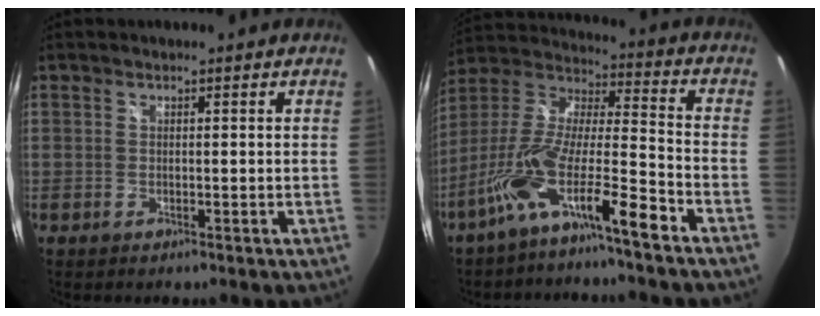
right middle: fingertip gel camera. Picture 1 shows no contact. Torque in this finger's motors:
{"motor_torque": [1.09, -1.04, 0.62, 0.21]}